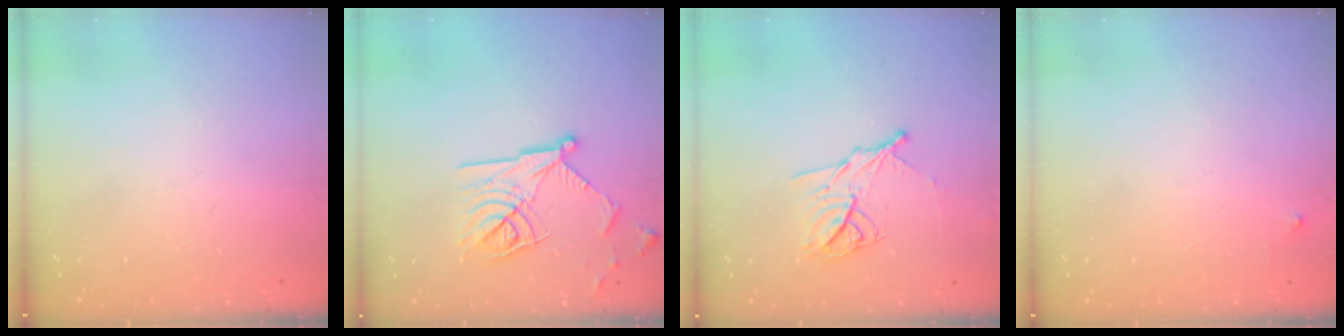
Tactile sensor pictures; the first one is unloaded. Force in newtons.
{"total": 16.1, "press": 16.1, "slide": 0.6}
{"total": 11.4, "press": 11.4, "slide": 0.3}
{"total": 3.5, "press": 3.4, "slide": 0.4}